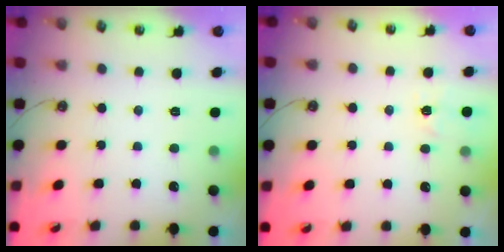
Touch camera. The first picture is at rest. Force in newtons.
{"total": 4.4, "press": 4.4, "slide": 0.5}